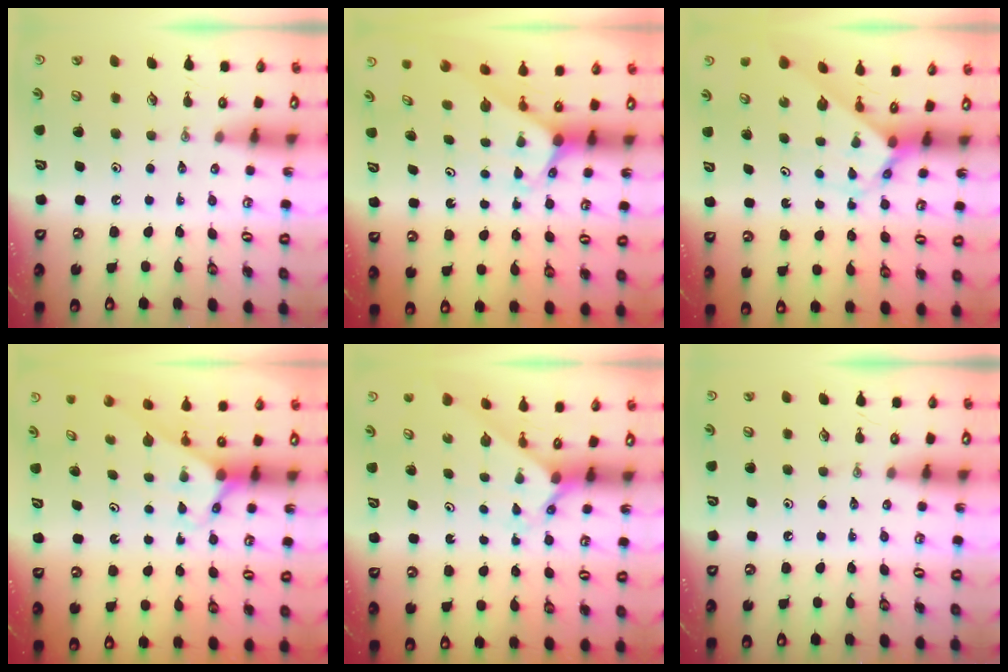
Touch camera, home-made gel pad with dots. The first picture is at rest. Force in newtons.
{"total": 2.0, "press": 2.0, "slide": 0.1}
{"total": 2.7, "press": 2.7, "slide": 0.2}
{"total": 2.7, "press": 2.7, "slide": 0.2}
{"total": 2.0, "press": 2.0, "slide": 0.2}
{"total": 0.0}